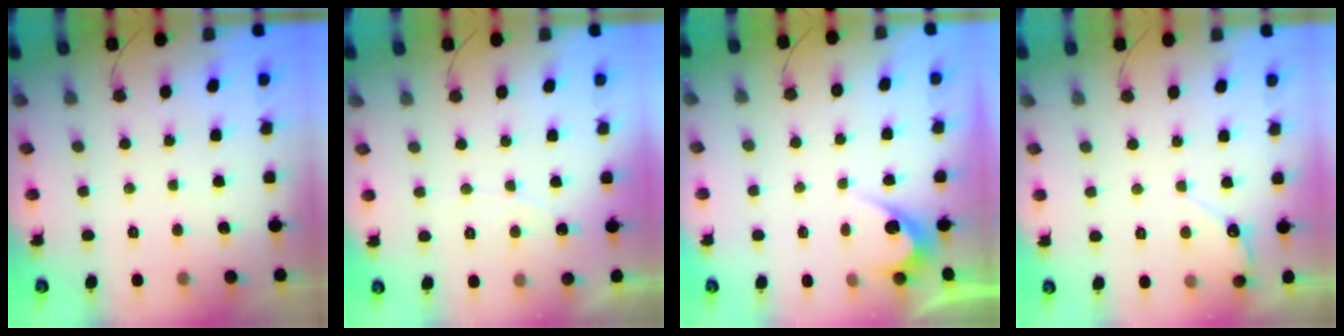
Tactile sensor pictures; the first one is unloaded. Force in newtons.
{"total": 3.9, "press": 3.9, "slide": 0.3}
{"total": 3.2, "press": 3.2, "slide": 0.3}
{"total": 4.1, "press": 4.1, "slide": 0.3}